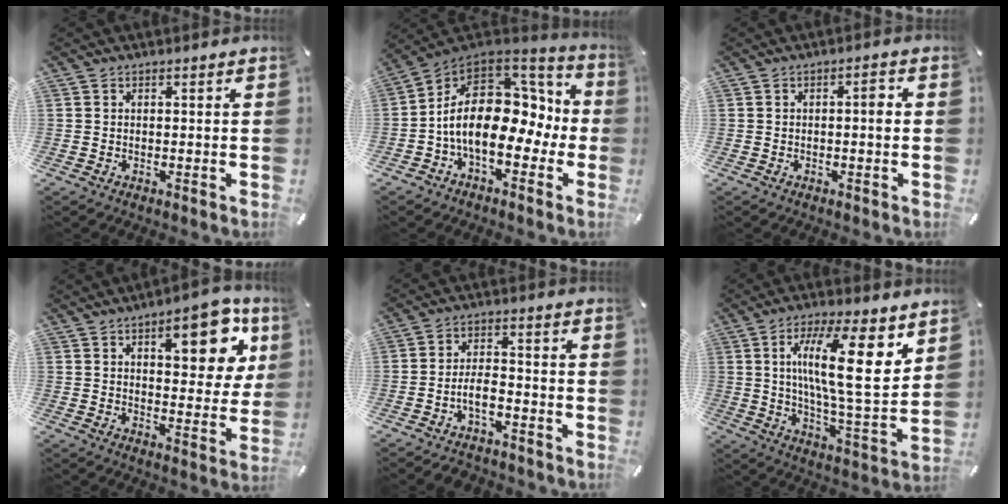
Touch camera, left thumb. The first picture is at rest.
{"total": 19.0, "force": [-1.1, 11.6, 15.0], "torque": [-0.277, -0.011, -0.016]}
{"total": 2.7, "force": [-0.1, 0.8, 2.6], "torque": [-0.041, 0.006, -0.008]}
{"total": 14.5, "force": [6.9, 6.6, 10.9], "torque": [-0.130, -0.029, 0.109]}
{"total": 6.6, "force": [-3.8, 3.3, 4.2], "torque": [-0.084, 0.018, -0.072]}
{"total": 19.0, "force": [6.8, 5.5, 16.8], "torque": [-0.282, -0.029, 0.098]}